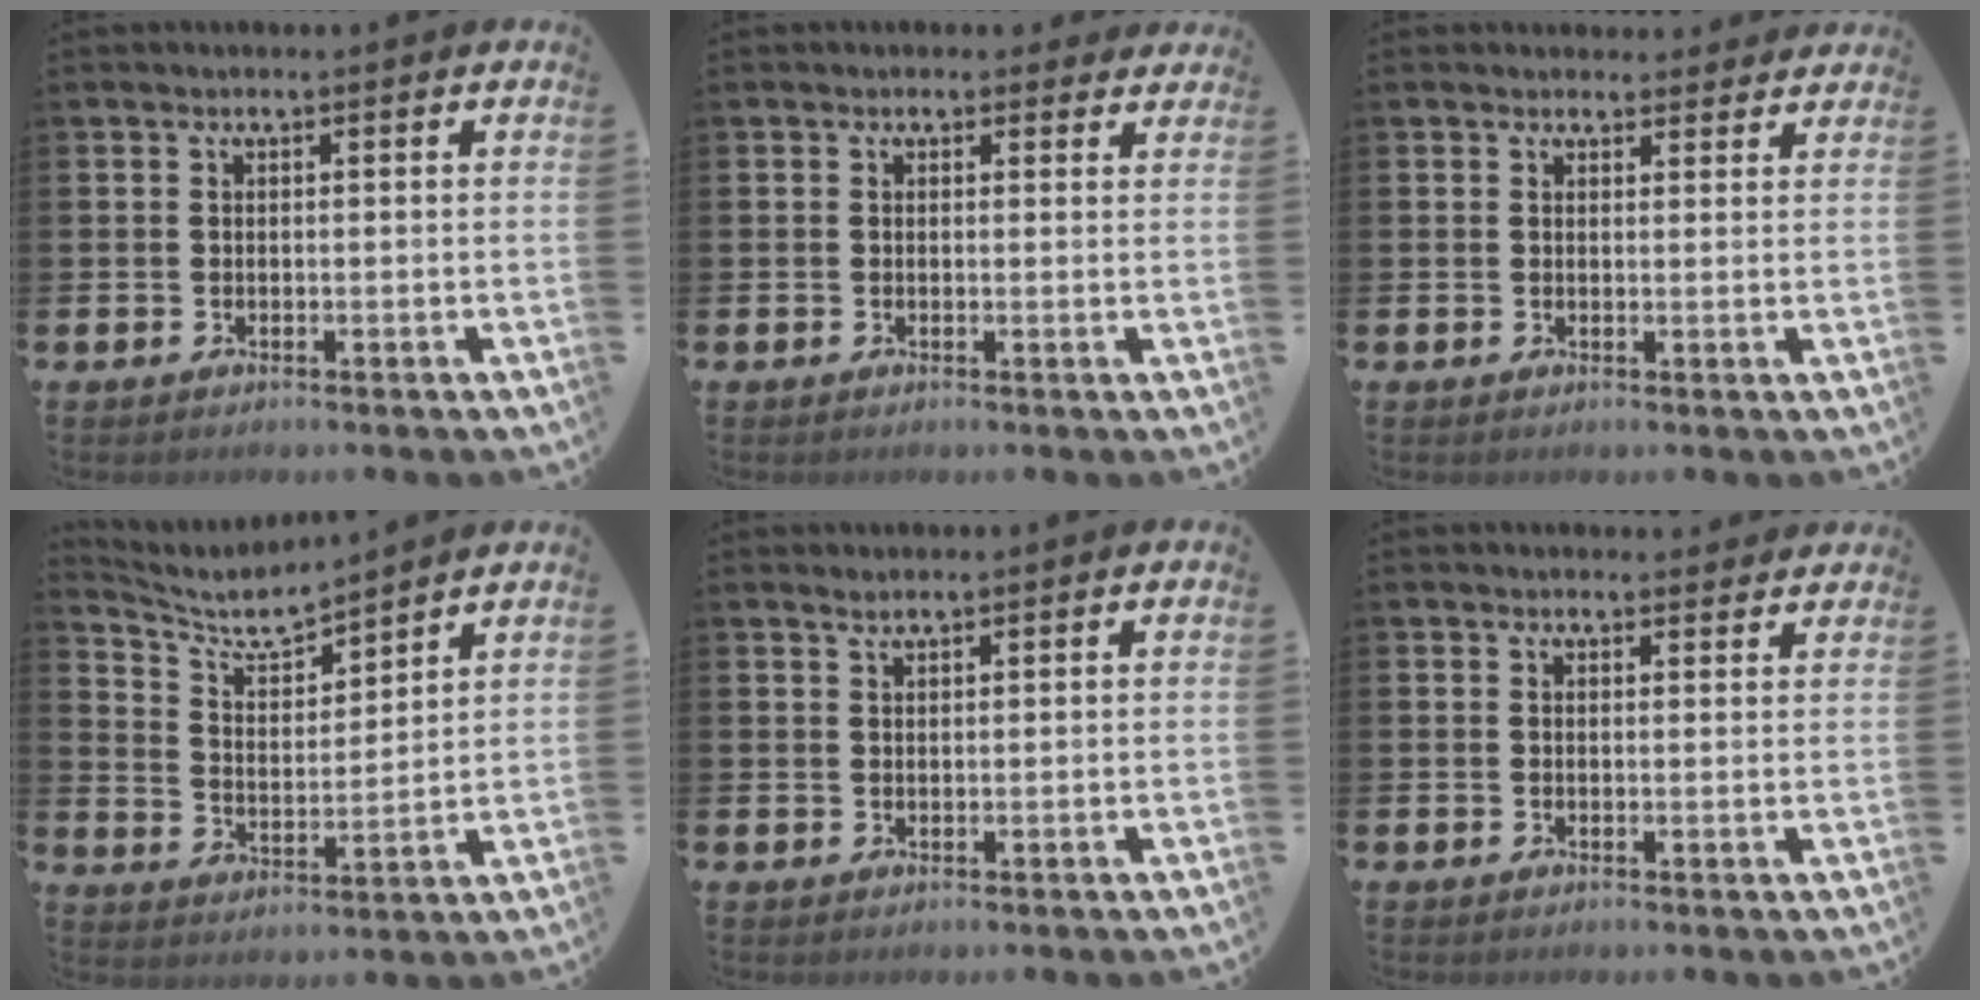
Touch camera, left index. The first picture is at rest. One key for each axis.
{"total": 1.0, "fx": 0.8, "fy": 0.7, "fz": 0.2, "tx": 0.004, "ty": 0.005, "tz": 0.012}
{"total": 2.3, "fx": 2.1, "fy": 0.8, "fz": 0.0, "tx": 0.013, "ty": -0.012, "tz": 0.036}
{"total": 6.0, "fx": 5.6, "fy": 1.2, "fz": 1.9, "tx": -0.067, "ty": -0.034, "tz": 0.096}
{"total": 1.1, "fx": 1.1, "fy": 0.1, "fz": 0.4, "tx": -0.009, "ty": 0.000, "tz": 0.019}
{"total": 1.6, "fx": 1.6, "fy": 0.3, "fz": 0.0, "tx": 0.007, "ty": -0.007, "tz": 0.027}